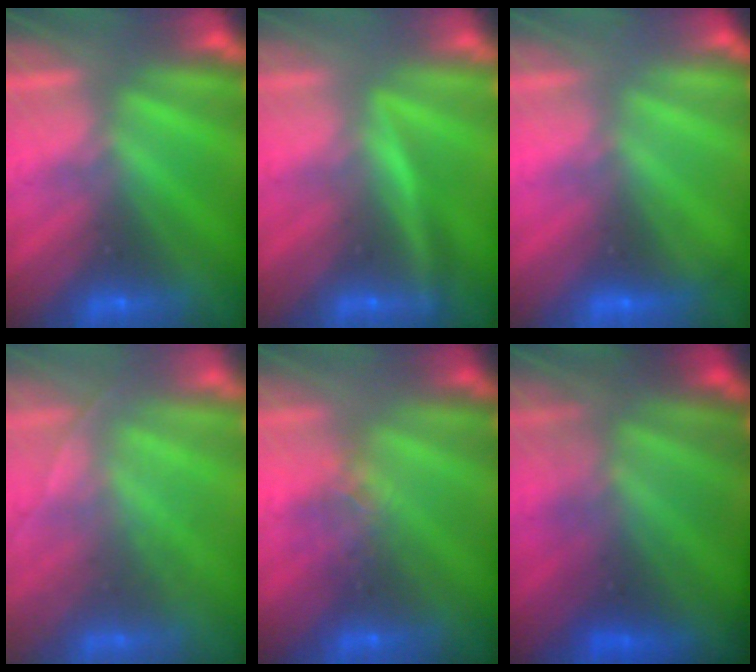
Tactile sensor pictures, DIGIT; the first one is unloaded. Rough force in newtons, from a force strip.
{"total": 2.9}
{"total": 2.1}
{"total": 1.9}
{"total": 3.8}
{"total": 5.6}